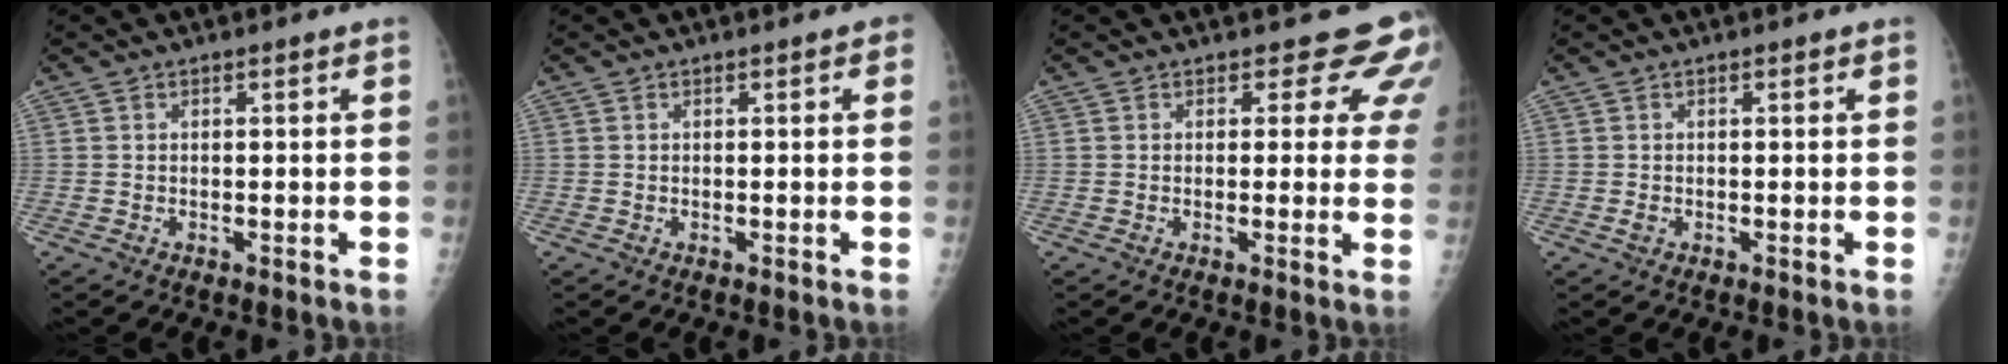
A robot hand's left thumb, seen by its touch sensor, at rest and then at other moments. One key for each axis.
{"total": 1.1, "fx": 0.4, "fy": 0.5, "fz": 0.9, "tx": -0.003, "ty": 0.003, "tz": 0.001}
{"total": 5.7, "fx": 4.5, "fy": 3.1, "fz": 1.7, "tx": 0.018, "ty": -0.021, "tz": 0.026}
{"total": 0.7, "fx": -0.2, "fy": 0.5, "fz": 0.4, "tx": -0.004, "ty": -0.002, "tz": -0.003}